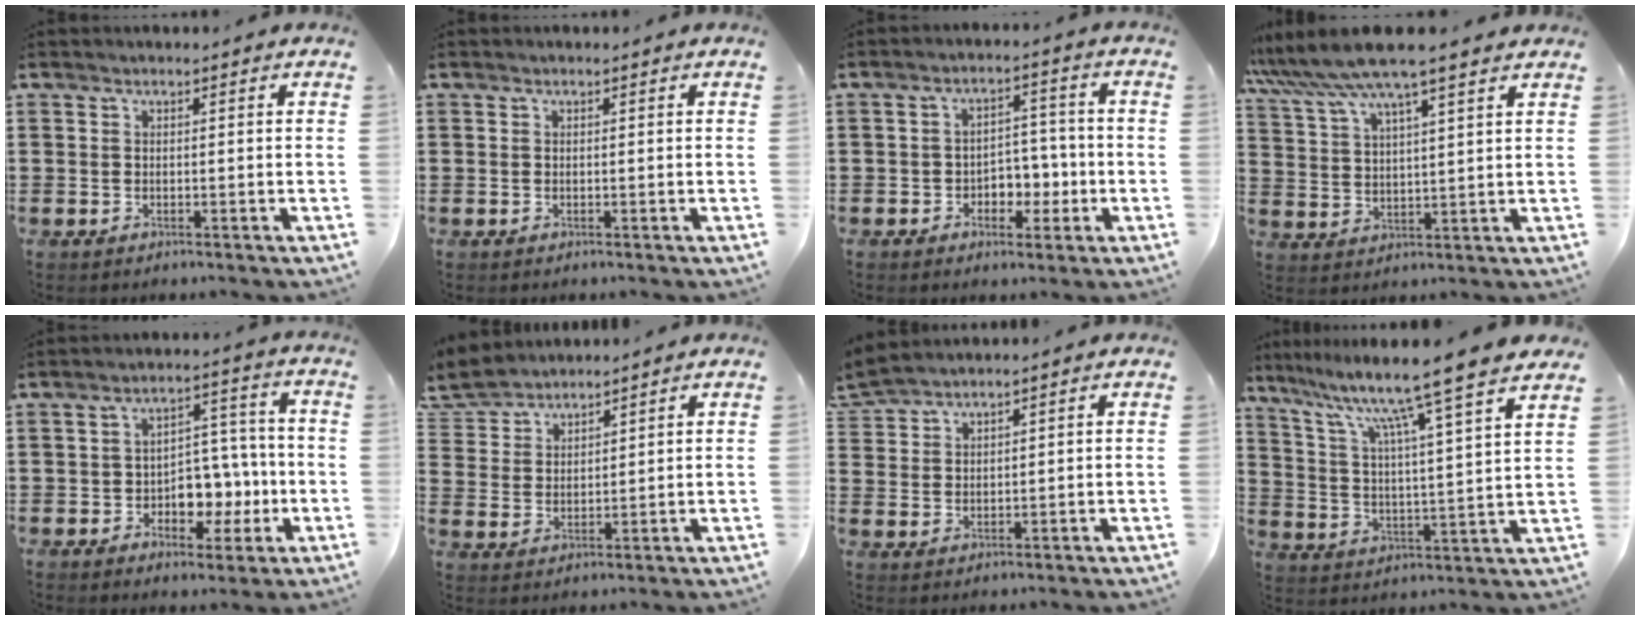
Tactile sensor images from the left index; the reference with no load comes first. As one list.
[{"total": 0.0}, {"total": 4.6, "force": [-1.6, 3.7, 2.3], "torque": [-0.043, 0.009, -0.036]}, {"total": 7.7, "force": [6.4, 0.4, 4.2], "torque": [-0.103, -0.023, 0.111]}, {"total": 6.4, "force": [-1.8, 4.9, 3.8], "torque": [-0.058, 0.011, -0.036]}, {"total": 4.2, "force": [3.9, 1.6, -0.2], "torque": [-0.021, -0.014, 0.070]}, {"total": 3.2, "force": [3.1, 0.7, 0.5], "torque": [-0.023, -0.005, 0.058]}, {"total": 10.6, "force": [8.8, -1.5, 5.6], "torque": [-0.134, -0.067, 0.136]}]